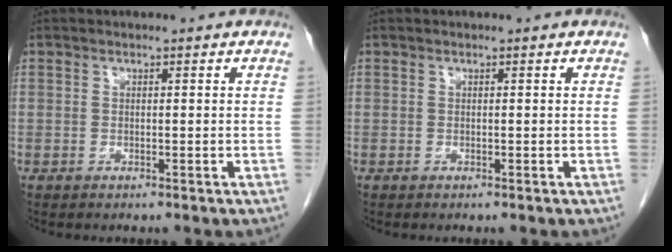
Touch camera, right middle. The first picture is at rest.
{"total": 0.0}